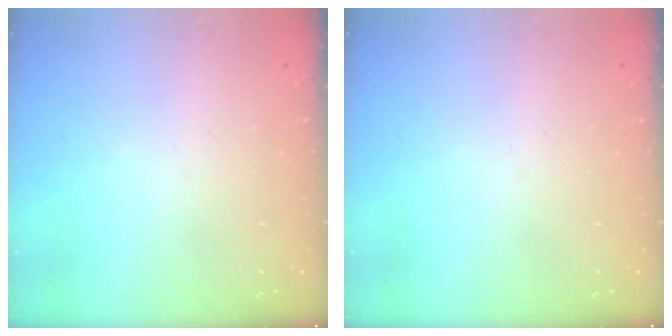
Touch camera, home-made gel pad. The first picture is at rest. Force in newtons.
{"total": 0.0}